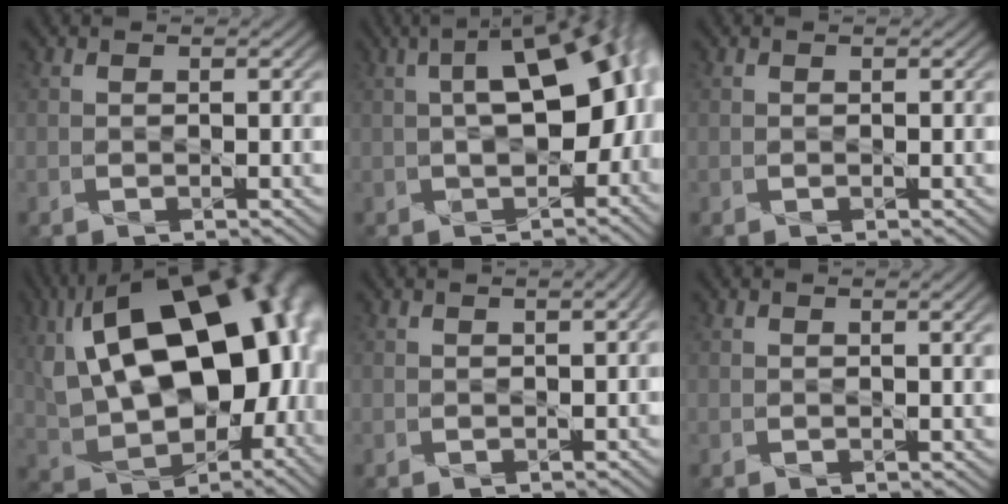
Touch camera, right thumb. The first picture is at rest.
{"total": 12.7, "force": [0.1, 6.1, 11.1], "torque": [-0.144, -0.009, 0.005]}
{"total": 0.0}
{"total": 21.1, "force": [4.9, 11.7, 16.8], "torque": [-0.291, 0.033, 0.075]}
{"total": 2.0, "force": [-0.4, 1.0, 1.7], "torque": [-0.019, -0.009, 0.001]}
{"total": 1.7, "force": [0.6, 0.6, 1.5], "torque": [-0.026, -0.010, 0.012]}